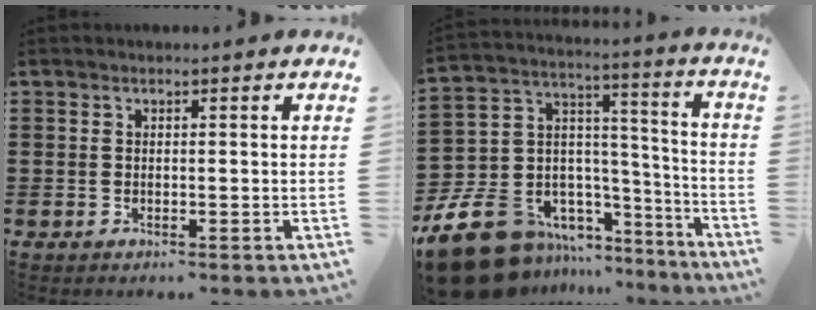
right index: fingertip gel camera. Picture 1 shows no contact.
{"total": 15.4, "force": [-9.3, 10.8, 5.9], "torque": [-0.153, 0.035, -0.156]}